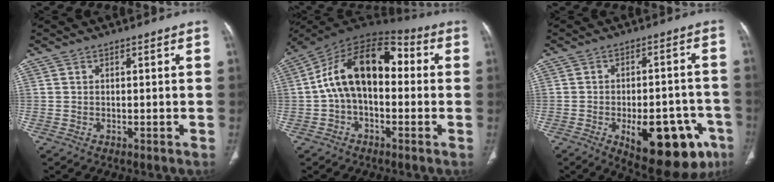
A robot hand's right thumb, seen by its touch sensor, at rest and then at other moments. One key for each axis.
{"total": 16.2, "fx": 0.6, "fy": 9.6, "fz": 13.0, "tx": -0.202, "ty": 0.052, "tz": -0.002}
{"total": 19.3, "fx": -7.9, "fy": 8.9, "fz": 15.2, "tx": -0.147, "ty": 0.026, "tz": -0.089}